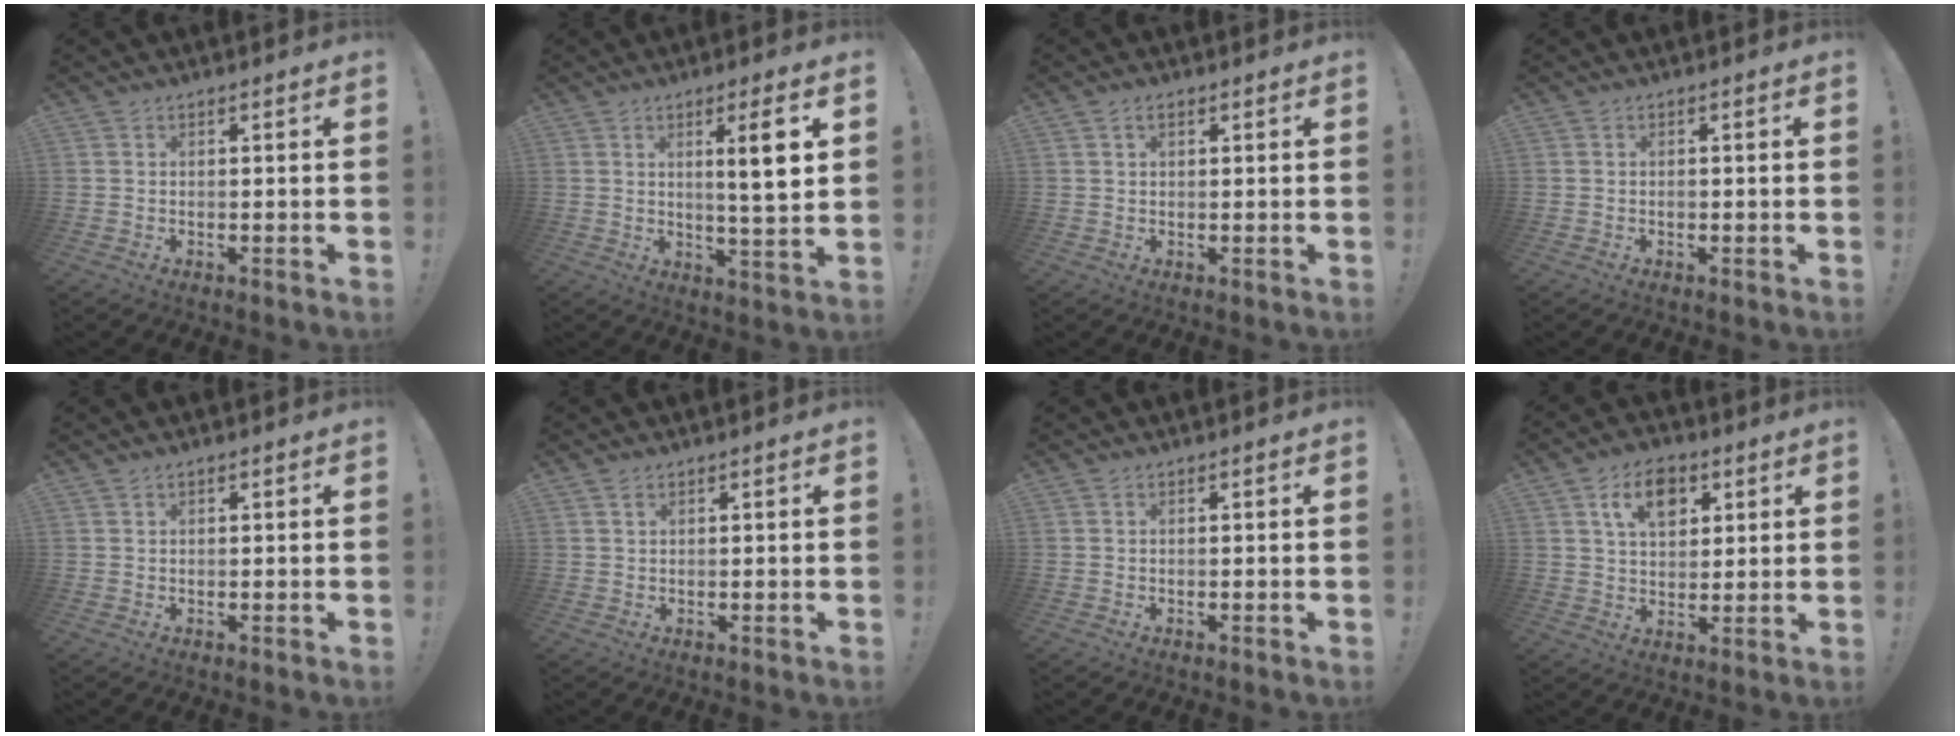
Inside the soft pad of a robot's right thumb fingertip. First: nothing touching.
{"total": 8.6, "force": [2.8, 0.2, 8.1], "torque": [-0.109, -0.016, 0.031]}
{"total": 2.0, "force": [0.9, 1.2, 1.3], "torque": [-0.023, 0.002, 0.016]}
{"total": 0.6, "force": [-0.4, 0.3, 0.2], "torque": [-0.008, 0.002, -0.007]}
{"total": 0.7, "force": [0.5, 0.3, 0.3], "torque": [-0.002, -0.002, 0.009]}
{"total": 1.5, "force": [1.0, 0.8, 0.8], "torque": [-0.011, -0.001, 0.018]}
{"total": 0.0}
{"total": 11.0, "force": [4.9, 7.4, 6.5], "torque": [-0.098, -0.004, 0.090]}